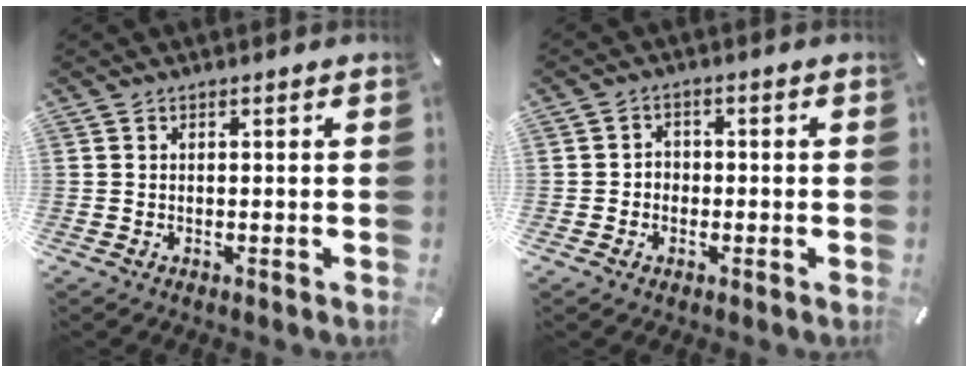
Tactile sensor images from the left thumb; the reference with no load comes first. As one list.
[{"total": 2.7, "force": [-1.2, 2.3, 0.6], "torque": [-0.011, 0.010, -0.026]}]